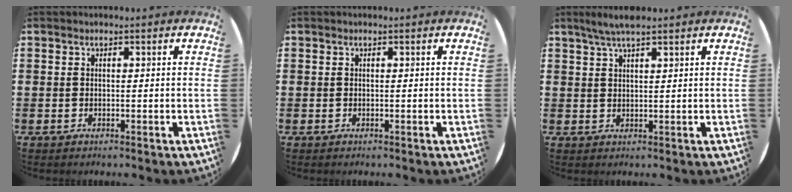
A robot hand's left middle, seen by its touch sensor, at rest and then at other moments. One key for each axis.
{"total": 0.0}
{"total": 3.2, "fx": 2.6, "fy": 0.3, "fz": 1.8, "tx": -0.039, "ty": 0.002, "tz": 0.046}